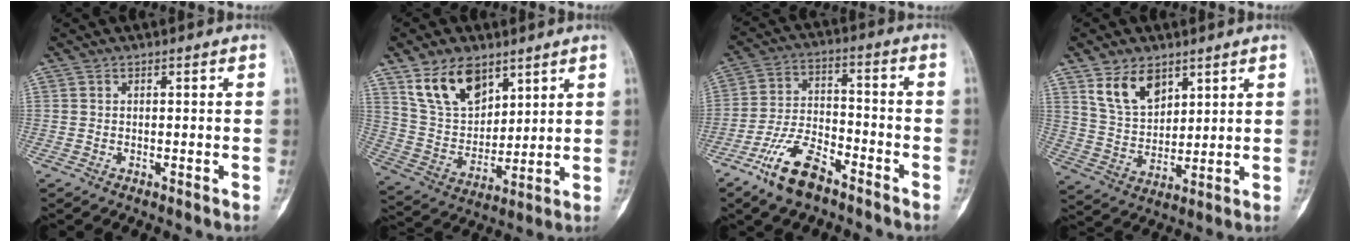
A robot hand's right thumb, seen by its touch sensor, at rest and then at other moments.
{"total": 13.3, "force": [8.1, 7.8, 7.0], "torque": [-0.101, -0.040, 0.167]}
{"total": 11.3, "force": [-7.5, 4.7, 7.1], "torque": [-0.137, 0.044, -0.147]}
{"total": 9.6, "force": [5.7, 5.7, 5.2], "torque": [-0.076, -0.032, 0.118]}